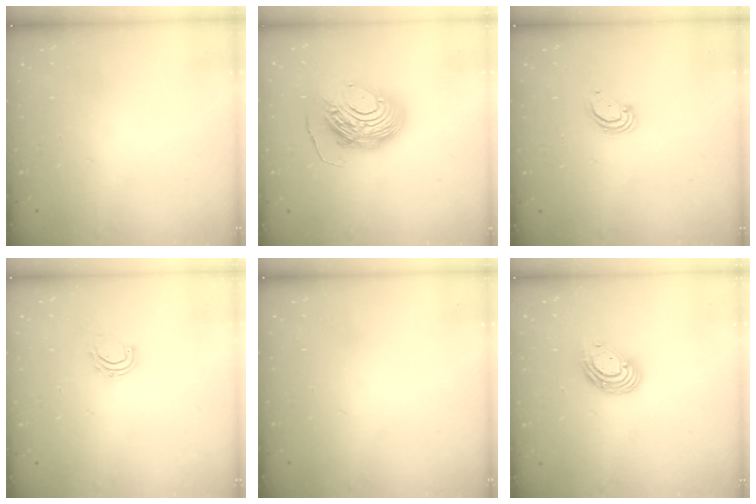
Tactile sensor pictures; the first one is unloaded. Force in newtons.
{"total": 13.7, "press": 13.6, "slide": 1.4}
{"total": 3.1, "press": 3.1, "slide": 0.2}
{"total": 5.3, "press": 5.2, "slide": 1.0}
{"total": 0.0}
{"total": 9.5, "press": 9.4, "slide": 1.7}